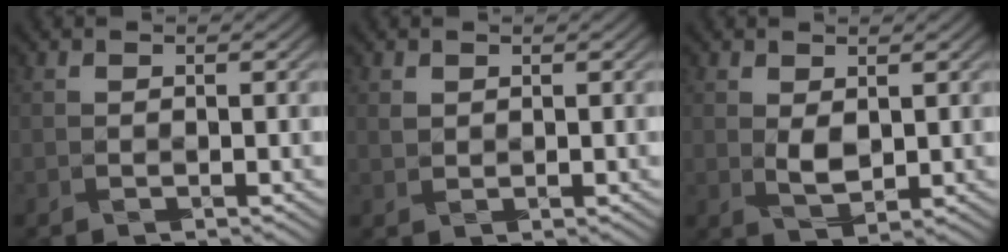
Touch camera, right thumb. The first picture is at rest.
{"total": 1.0, "force": [0.6, 0.7, 0.3], "torque": [-0.011, -0.002, 0.012]}
{"total": 2.7, "force": [0.7, 1.5, 2.2], "torque": [-0.046, -0.003, 0.014]}